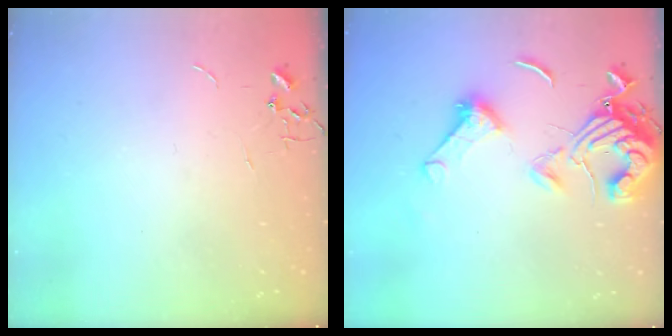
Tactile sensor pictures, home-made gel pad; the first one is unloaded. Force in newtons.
{"total": 15.1, "press": 15.0, "slide": 1.8}